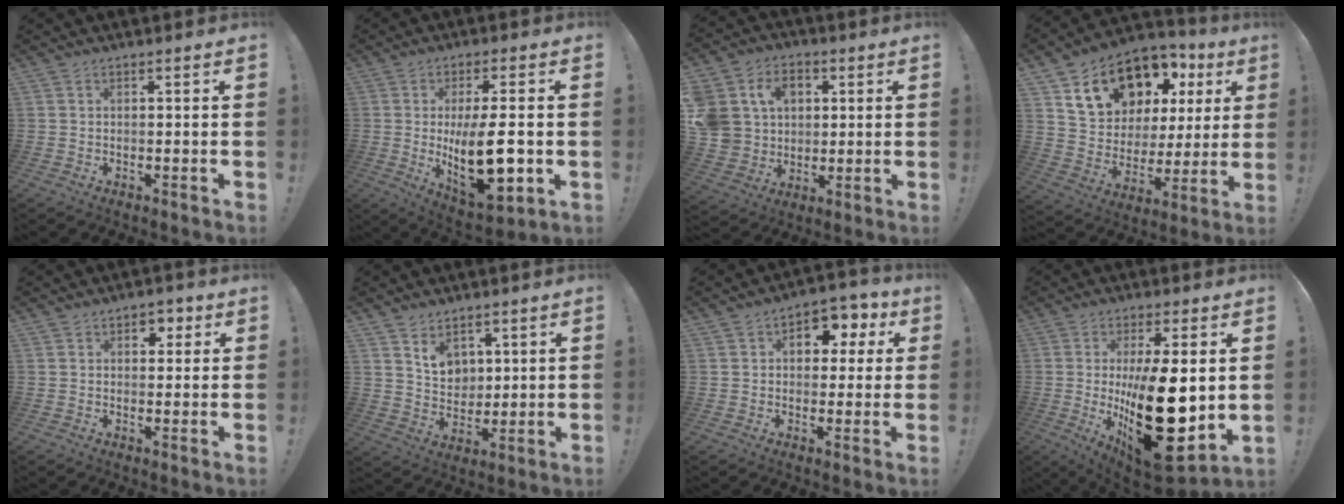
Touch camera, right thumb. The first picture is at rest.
{"total": 17.5, "force": [-1.4, 6.9, 16.0], "torque": [-0.262, -0.013, -0.015]}
{"total": 13.0, "force": [3.3, 11.4, 5.4], "torque": [-0.105, -0.007, 0.070]}
{"total": 17.7, "force": [10.8, 11.7, 7.8], "torque": [-0.130, -0.063, 0.220]}
{"total": 3.9, "force": [1.6, 3.1, 1.8], "torque": [-0.008, -0.002, 0.022]}
{"total": 7.6, "force": [4.6, 5.5, 2.5], "torque": [-0.030, -0.038, 0.087]}
{"total": 7.8, "force": [2.3, 5.8, 4.7], "torque": [-0.048, -0.008, 0.040]}
{"total": 26.8, "force": [-0.9, 11.1, 24.4], "torque": [-0.393, -0.029, 0.003]}